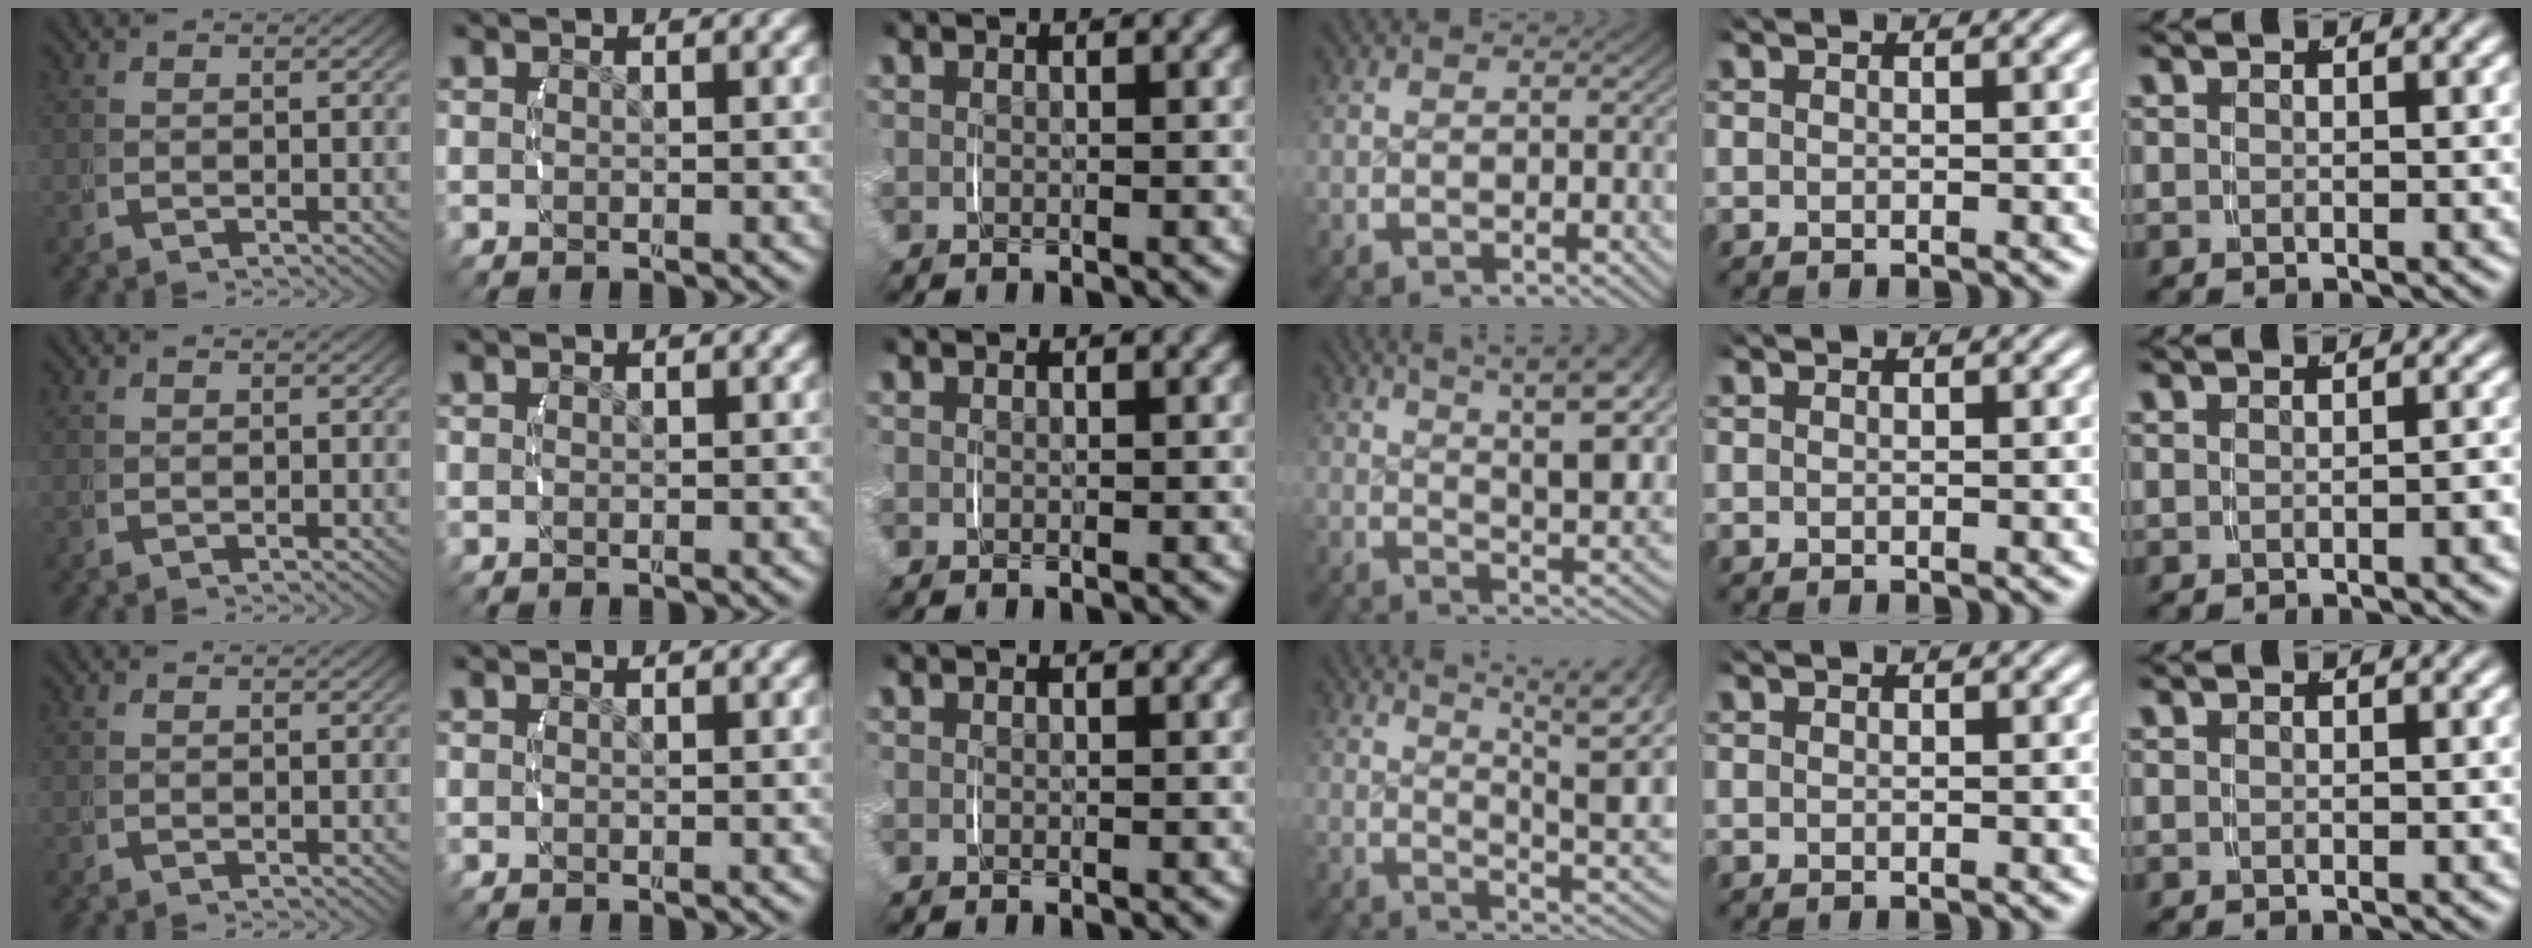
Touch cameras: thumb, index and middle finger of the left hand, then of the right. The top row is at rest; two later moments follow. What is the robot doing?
{"motion": "lift_and_place", "object": "string"}